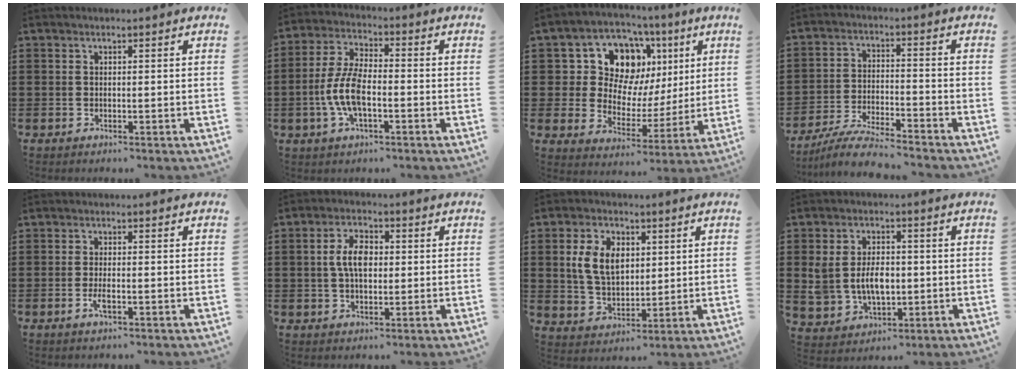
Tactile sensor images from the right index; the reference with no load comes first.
{"total": 8.0, "force": [-1.9, 3.7, 6.8], "torque": [-0.167, -0.006, -0.044]}
{"total": 12.1, "force": [5.3, 8.9, 6.3], "torque": [-0.141, -0.012, 0.102]}
{"total": 5.8, "force": [-5.5, 0.0, 1.8], "torque": [-0.049, -0.006, -0.110]}
{"total": 2.4, "force": [-0.8, 0.7, 2.1], "torque": [-0.045, -0.004, -0.017]}
{"total": 5.6, "force": [0.6, 3.1, 4.7], "torque": [-0.095, 0.014, 0.008]}
{"total": 7.7, "force": [1.9, 5.2, 5.3], "torque": [-0.124, 0.011, 0.029]}
{"total": 7.0, "force": [-0.1, 4.8, 5.0], "torque": [-0.099, 0.003, -0.007]}